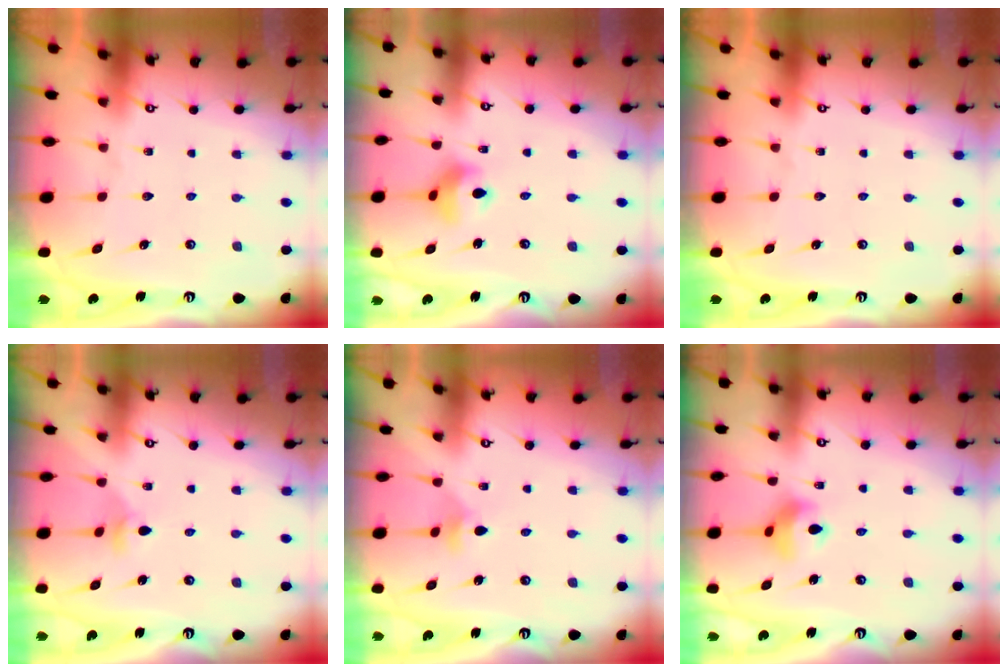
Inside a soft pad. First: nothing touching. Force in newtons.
{"total": 8.6, "press": 8.3, "slide": 2.4}
{"total": 0.0}
{"total": 4.3, "press": 4.2, "slide": 0.6}
{"total": 5.0, "press": 4.9, "slide": 0.9}
{"total": 8.6, "press": 8.3, "slide": 2.4}